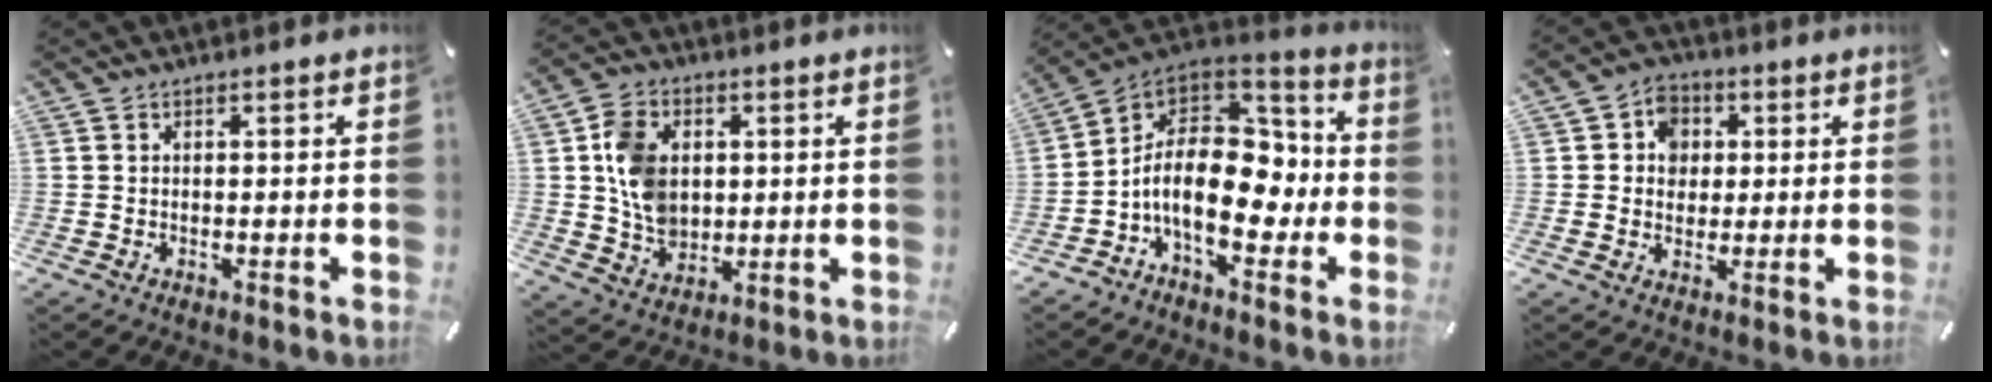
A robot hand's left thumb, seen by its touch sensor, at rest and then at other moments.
{"total": 10.4, "force": [1.4, 8.8, 5.5], "torque": [-0.114, 0.010, 0.030]}
{"total": 16.6, "force": [-3.8, 10.5, 12.2], "torque": [-0.221, 0.006, -0.064]}
{"total": 6.6, "force": [0.6, 6.3, 2.0], "torque": [-0.025, 0.005, 0.005]}